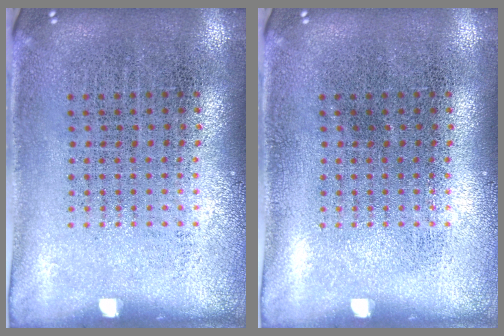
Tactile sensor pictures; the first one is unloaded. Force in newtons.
{"total": 0.0}